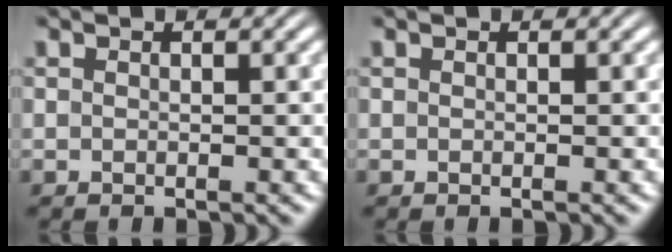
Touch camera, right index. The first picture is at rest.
{"total": 0.0}